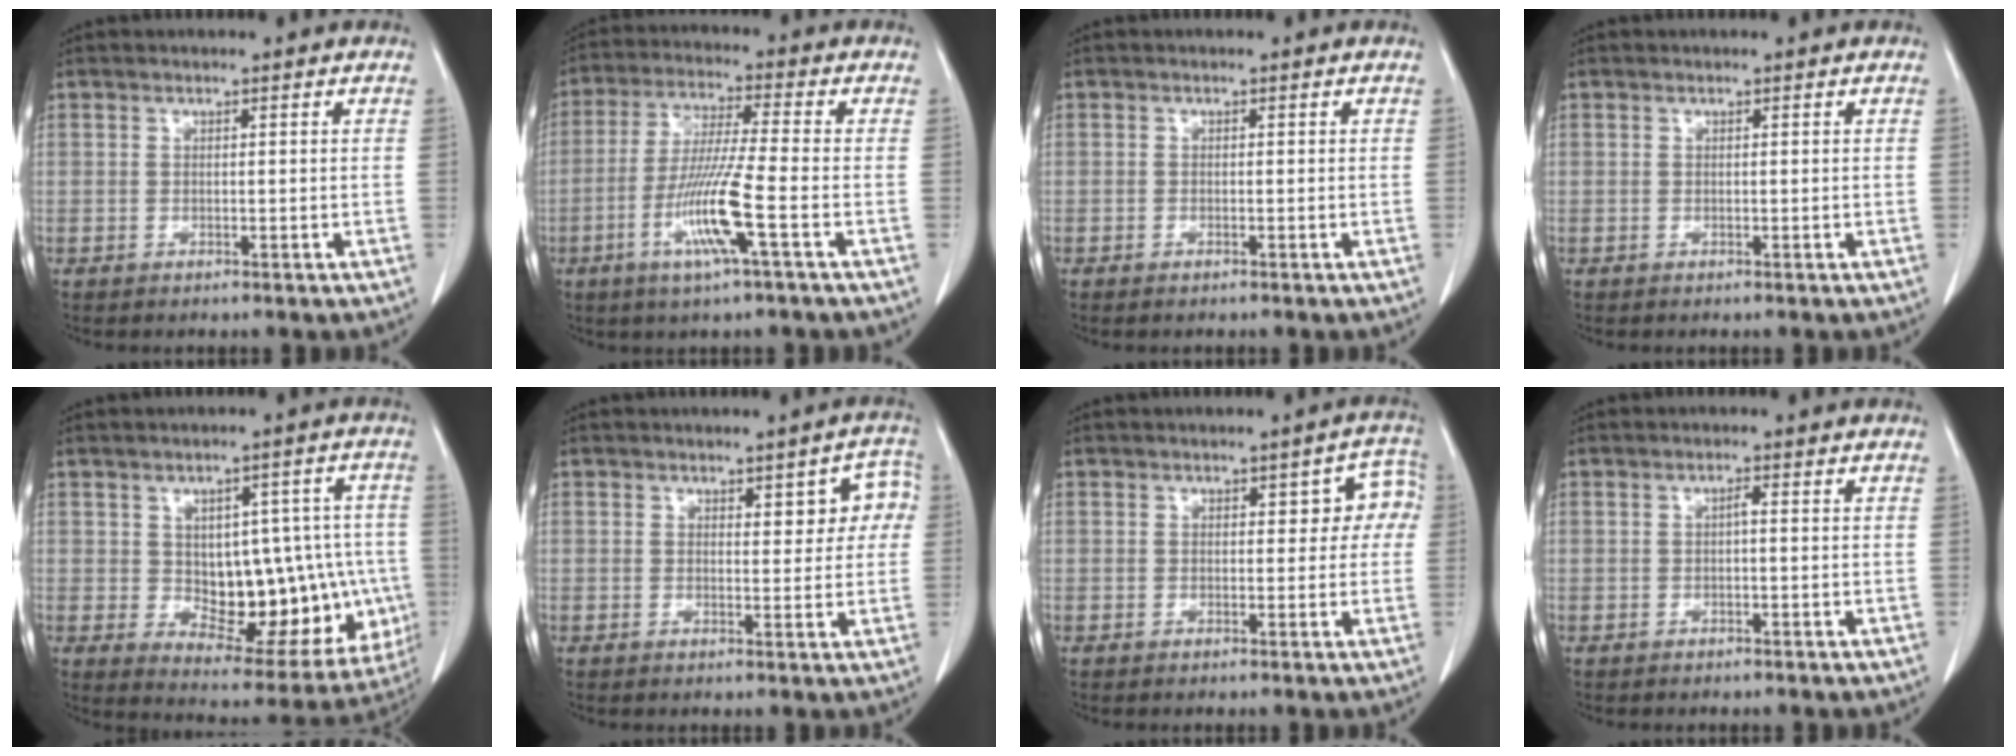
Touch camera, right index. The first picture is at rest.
{"total": 10.5, "force": [-3.7, -0.5, 9.8], "torque": [-0.197, -0.015, -0.076]}
{"total": 0.6, "force": [-0.5, 0.1, 0.3], "torque": [-0.009, -0.001, -0.006]}
{"total": 0.0}
{"total": 17.5, "force": [-1.4, 9.1, 14.8], "torque": [-0.172, 0.025, 0.012]}
{"total": 5.3, "force": [1.5, 2.3, 4.5], "torque": [-0.036, 0.017, 0.018]}
{"total": 4.6, "force": [0.9, 2.5, 3.8], "torque": [-0.023, 0.025, 0.008]}
{"total": 0.8, "force": [-0.1, 0.1, 0.8], "torque": [-0.012, 0.002, 0.000]}